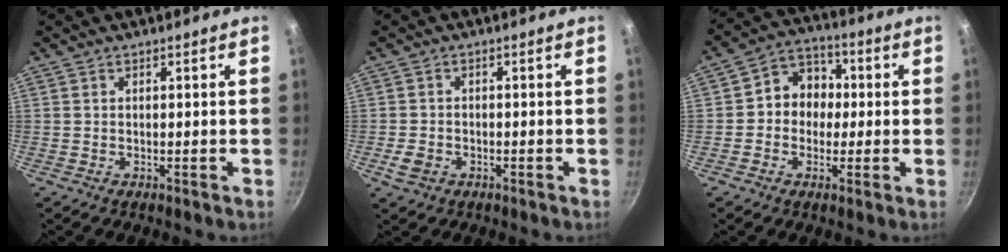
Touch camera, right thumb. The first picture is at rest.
{"total": 3.3, "force": [-1.4, 2.4, 1.8], "torque": [-0.034, 0.011, -0.025]}
{"total": 8.9, "force": [0.1, 7.8, 4.2], "torque": [-0.017, 0.023, -0.017]}